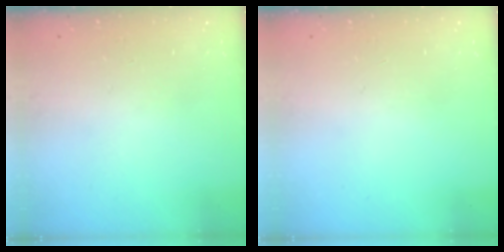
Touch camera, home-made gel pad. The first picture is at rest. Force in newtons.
{"total": 0.0}